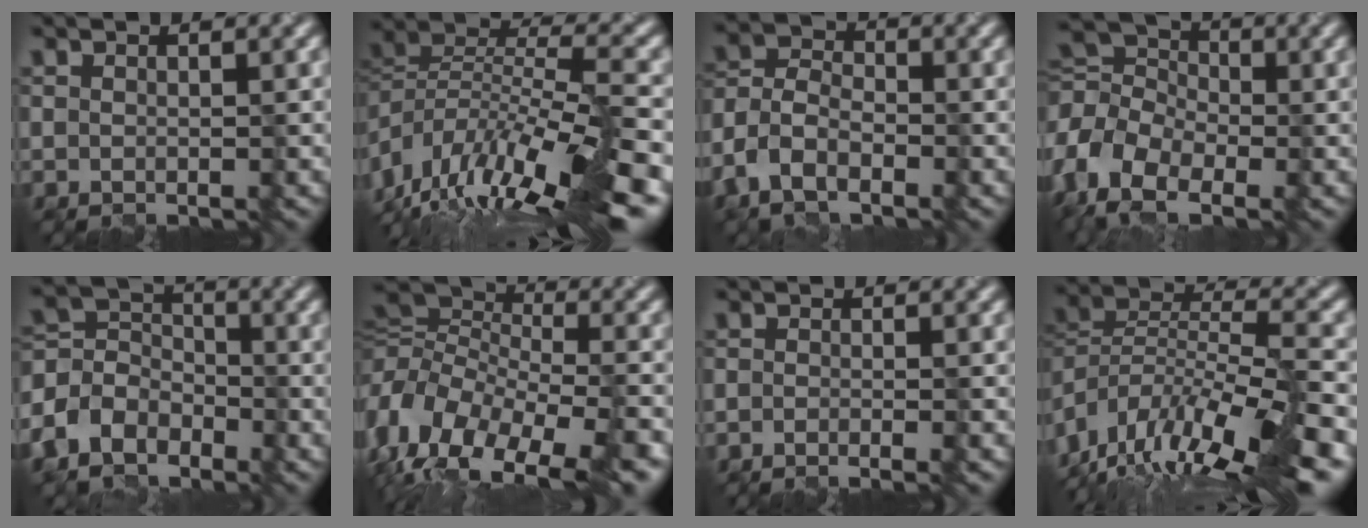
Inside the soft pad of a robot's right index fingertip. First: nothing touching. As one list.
[{"total": 14.6, "force": [-8.3, 4.1, 11.2], "torque": [-0.177, 0.044, -0.134]}, {"total": 5.5, "force": [-3.4, 3.2, 3.0], "torque": [-0.073, 0.001, -0.068]}, {"total": 8.5, "force": [-3.7, 5.8, 5.0], "torque": [-0.121, 0.005, -0.087]}, {"total": 6.7, "force": [-4.3, 4.7, 2.0], "torque": [-0.041, -0.001, -0.094]}, {"total": 13.6, "force": [-6.0, 7.8, 9.4], "torque": [-0.194, -0.012, -0.090]}, {"total": 2.5, "force": [-1.5, 0.9, 1.7], "torque": [0.001, -0.004, -0.027]}, {"total": 15.3, "force": [-11.1, 4.2, 9.8], "torque": [-0.150, 0.035, -0.178]}]